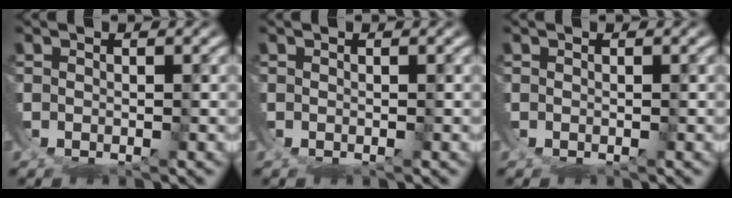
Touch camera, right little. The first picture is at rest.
{"total": 0.0}
{"total": 0.0}